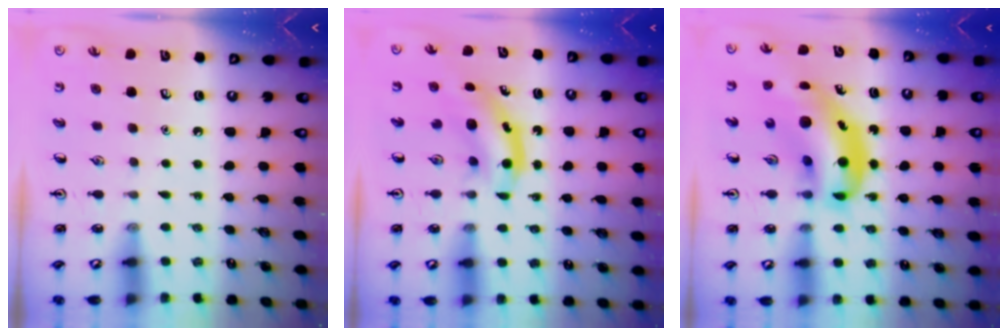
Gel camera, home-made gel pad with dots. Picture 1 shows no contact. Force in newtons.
{"total": 4.4, "press": 4.4, "slide": 0.5}
{"total": 14.1, "press": 13.5, "slide": 4.0}